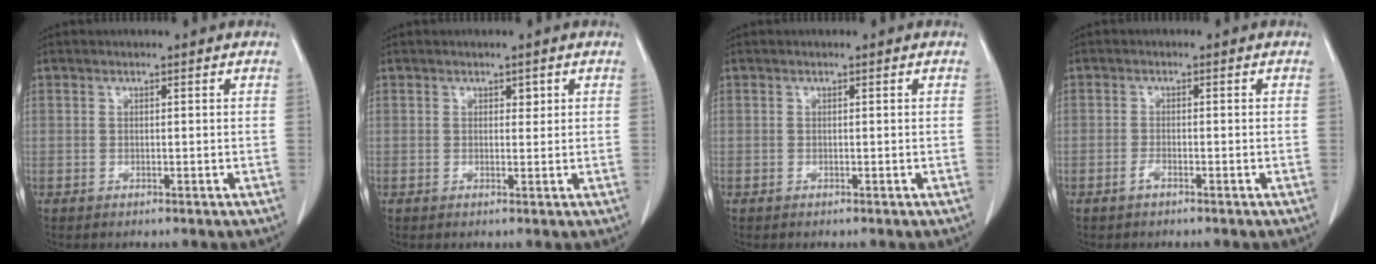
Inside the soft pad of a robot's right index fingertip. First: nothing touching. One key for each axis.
{"total": 1.0, "fx": 0.5, "fy": 0.6, "fz": 0.6, "tx": -0.004, "ty": -0.002, "tz": 0.006}
{"total": 0.0}
{"total": 1.1, "fx": -0.8, "fy": 0.2, "fz": 0.8, "tx": -0.018, "ty": -0.001, "tz": -0.014}